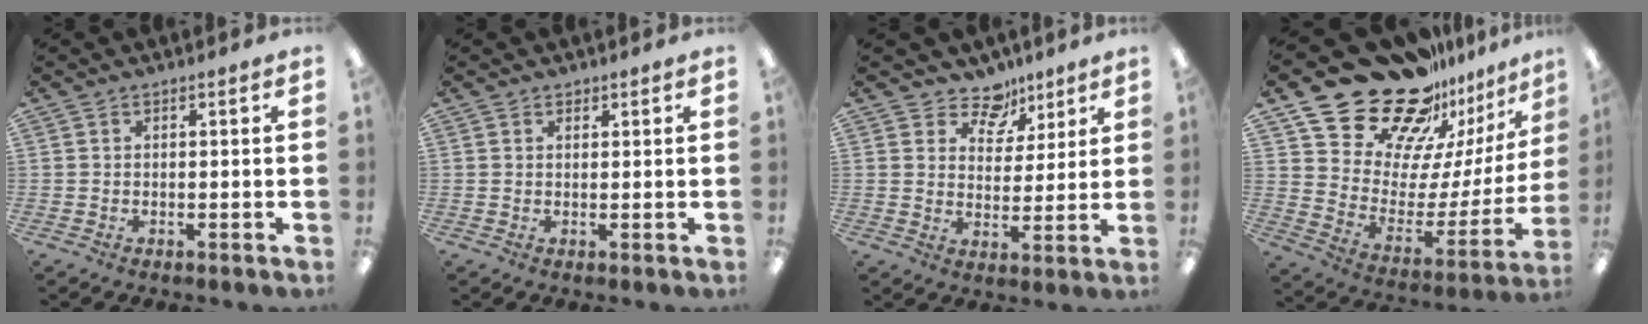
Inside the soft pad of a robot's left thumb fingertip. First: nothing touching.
{"total": 1.1, "force": [0.9, 0.6, 0.0], "torque": [0.007, -0.003, 0.015]}
{"total": 8.7, "force": [6.6, 5.3, 1.8], "torque": [-0.031, -0.048, 0.122]}
{"total": 26.3, "force": [20.7, 12.5, 10.2], "torque": [-0.163, -0.147, 0.381]}